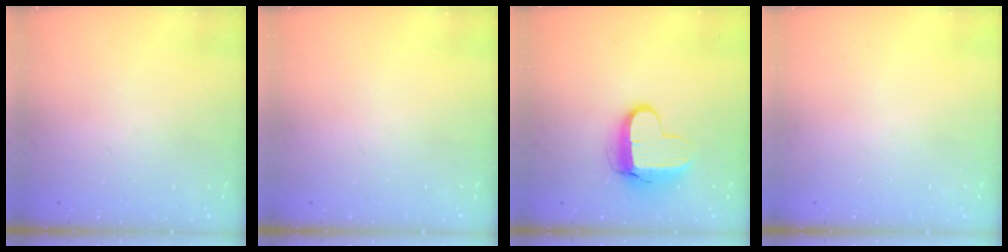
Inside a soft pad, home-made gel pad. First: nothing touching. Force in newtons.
{"total": 0.0}
{"total": 9.9, "press": 9.8, "slide": 0.9}
{"total": 0.0}